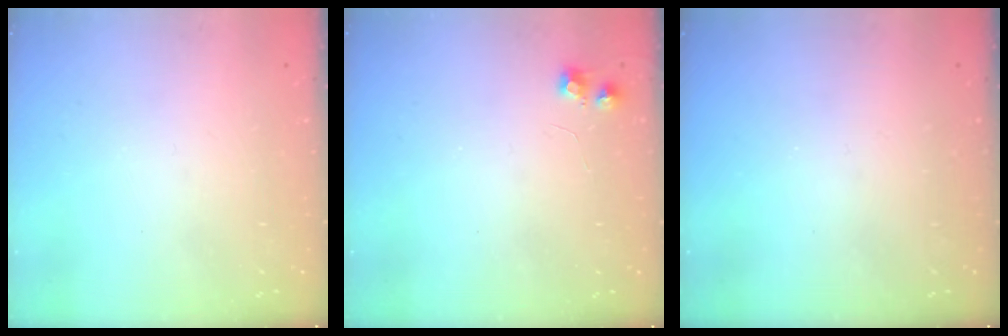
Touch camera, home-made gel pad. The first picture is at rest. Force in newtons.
{"total": 4.3, "press": 4.2, "slide": 0.6}
{"total": 0.0}